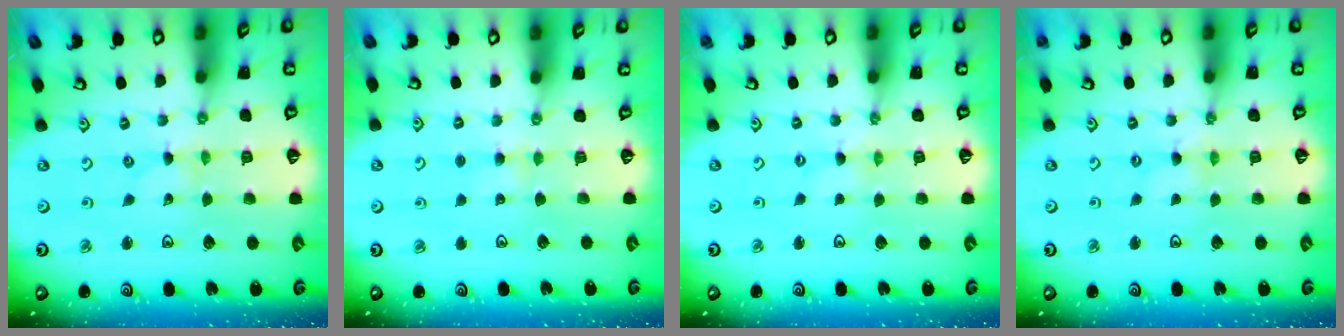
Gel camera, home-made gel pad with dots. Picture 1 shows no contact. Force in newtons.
{"total": 2.9, "press": 2.9, "slide": 0.4}
{"total": 0.0}
{"total": 0.6, "press": 0.6, "slide": 0.1}